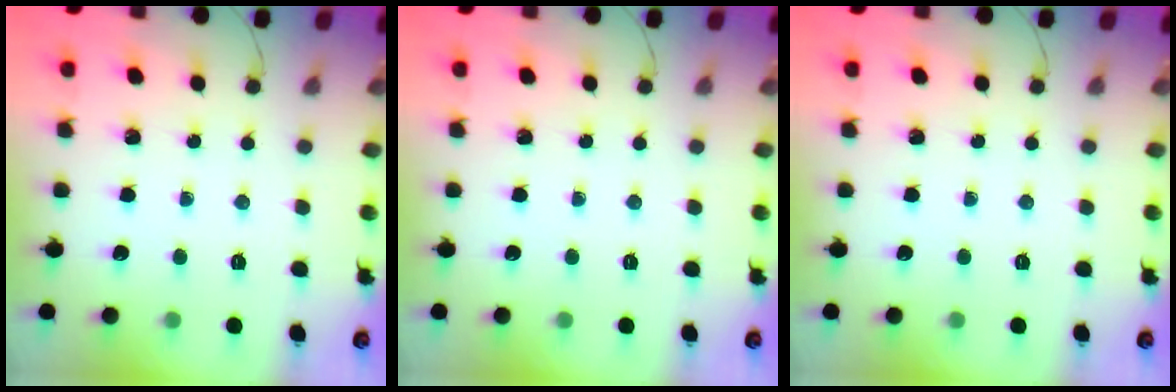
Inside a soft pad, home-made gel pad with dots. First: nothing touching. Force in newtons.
{"total": 0.0}
{"total": 0.0}